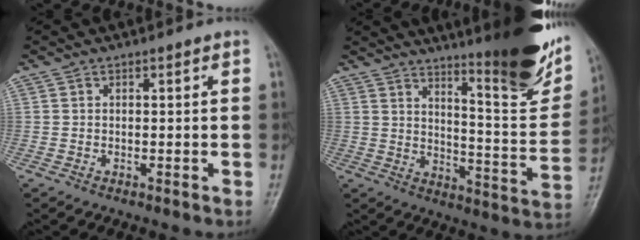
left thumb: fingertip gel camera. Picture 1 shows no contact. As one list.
[{"total": 21.3, "force": [14.6, 3.8, 15.0], "torque": [-0.175, -0.094, 0.206]}]